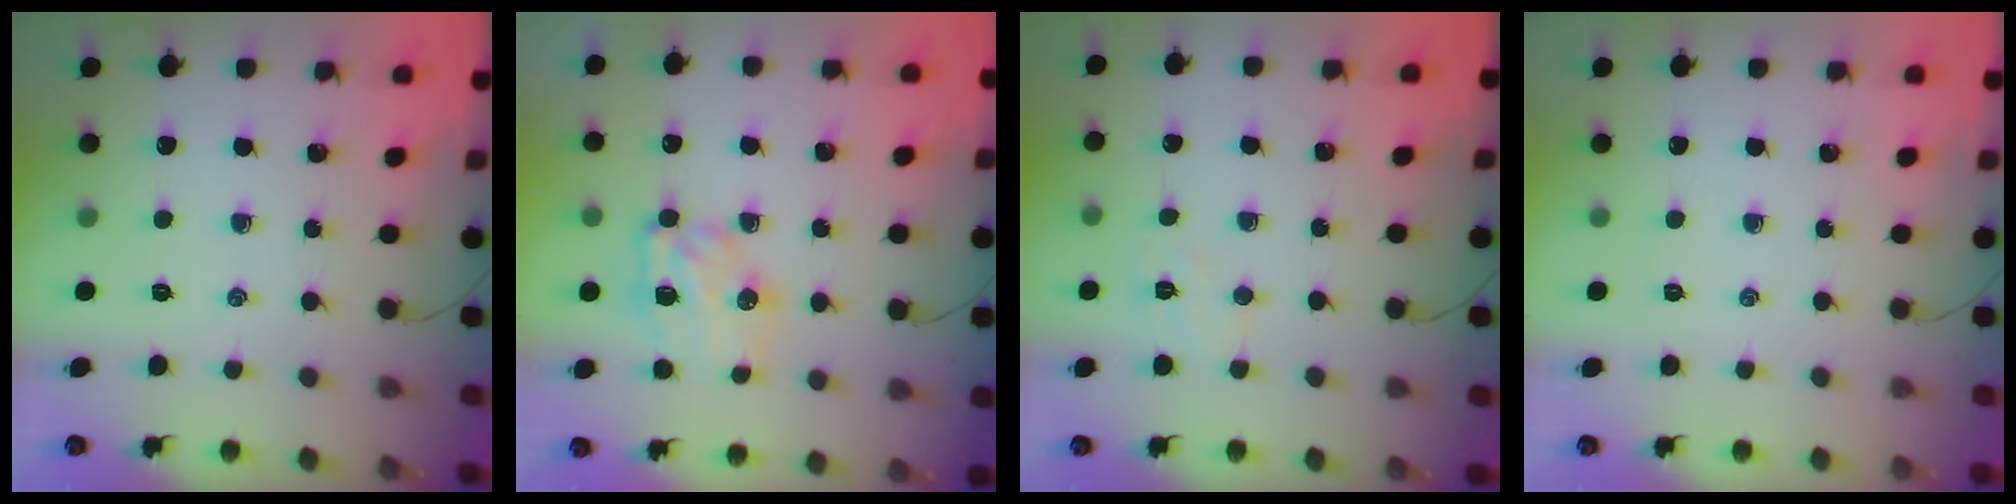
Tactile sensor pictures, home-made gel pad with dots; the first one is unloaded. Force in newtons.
{"total": 8.0, "press": 8.0, "slide": 1.0}
{"total": 4.9, "press": 4.8, "slide": 1.1}
{"total": 0.0}